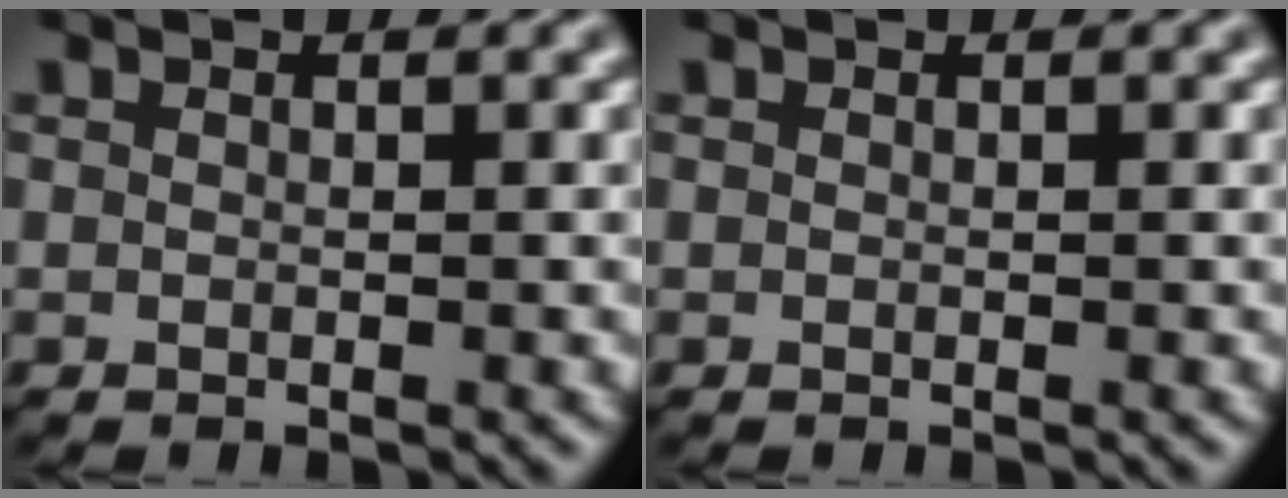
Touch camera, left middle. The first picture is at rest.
{"total": 0.0}